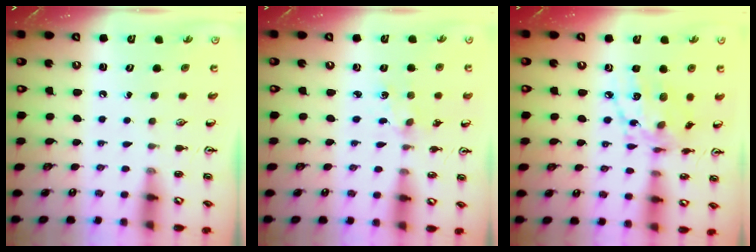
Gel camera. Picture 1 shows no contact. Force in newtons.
{"total": 2.0, "press": 2.0, "slide": 0.3}
{"total": 13.8, "press": 13.8, "slide": 0.8}